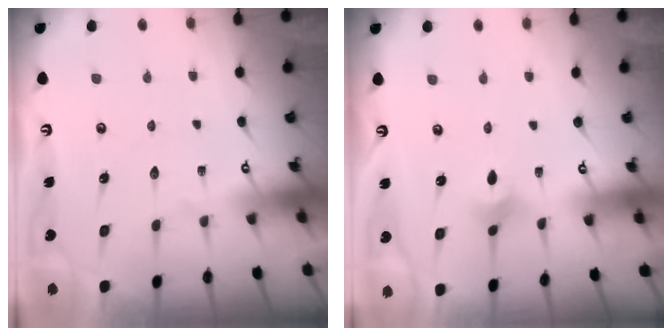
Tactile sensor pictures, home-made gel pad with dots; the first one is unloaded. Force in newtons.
{"total": 2.1, "press": 2.1, "slide": 0.5}